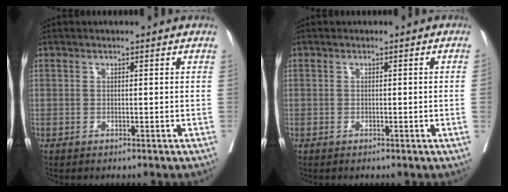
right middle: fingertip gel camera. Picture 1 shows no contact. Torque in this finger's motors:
{"motor_torque": [1.24, -0.90, 0.06, -0.21]}